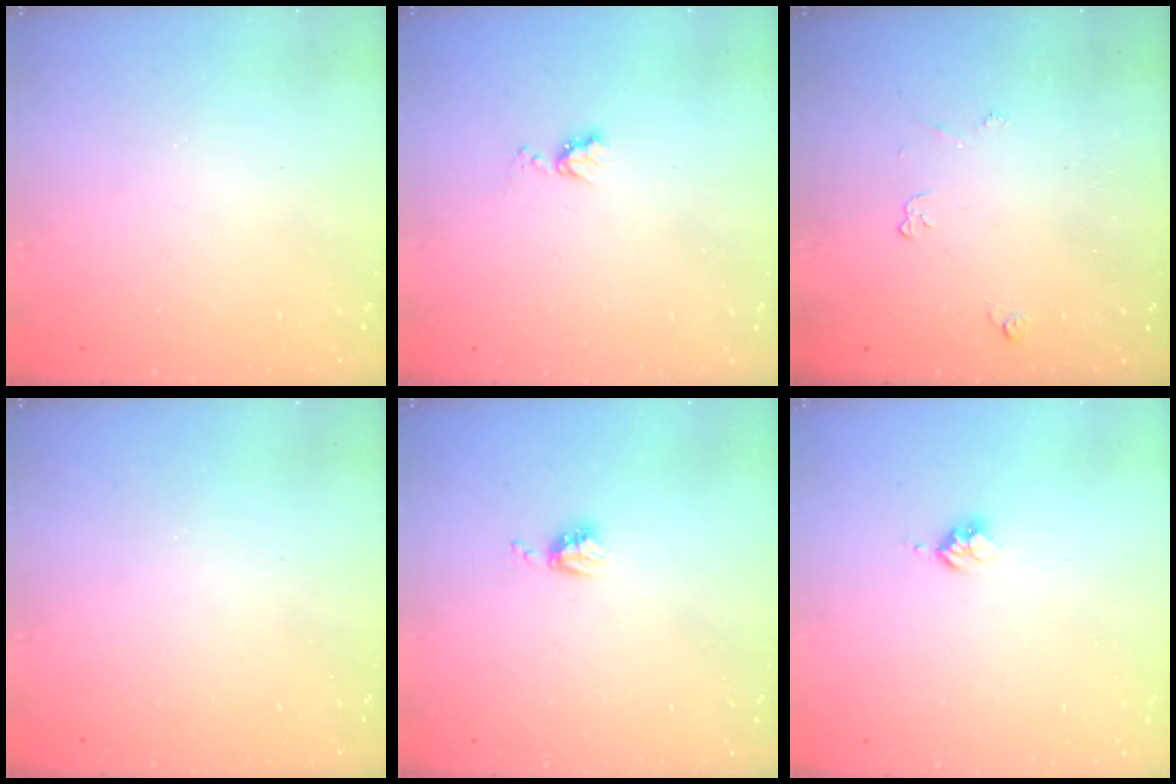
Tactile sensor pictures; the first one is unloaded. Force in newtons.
{"total": 5.1, "press": 5.1, "slide": 0.5}
{"total": 3.4, "press": 3.4, "slide": 0.6}
{"total": 0.0}
{"total": 3.8, "press": 3.8, "slide": 0.6}
{"total": 2.5, "press": 2.5, "slide": 0.3}